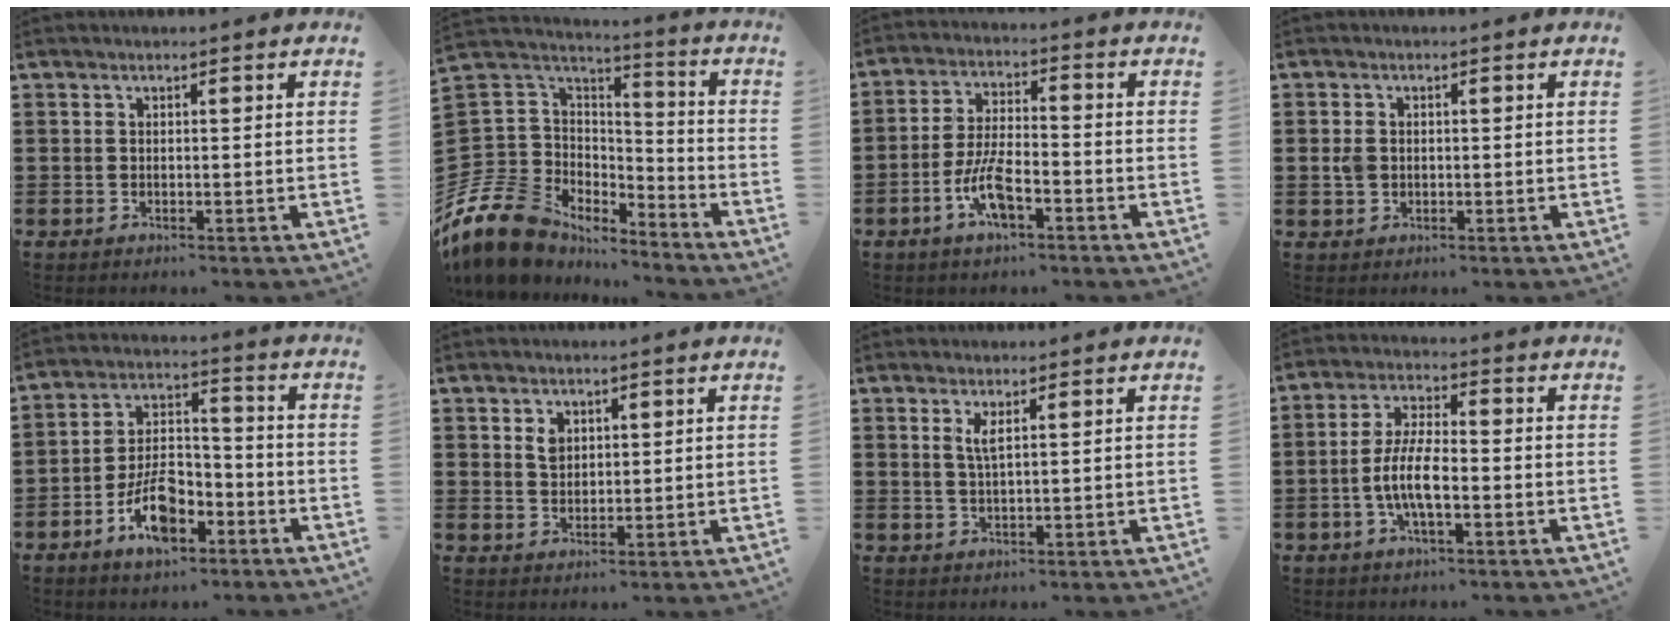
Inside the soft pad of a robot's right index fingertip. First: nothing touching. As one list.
[{"total": 12.5, "force": [-8.6, 8.4, 3.5], "torque": [-0.124, 0.017, -0.165]}, {"total": 7.1, "force": [-3.5, 2.3, 5.7], "torque": [-0.133, -0.008, -0.069]}, {"total": 2.0, "force": [0.0, 1.6, 1.1], "torque": [-0.032, 0.005, -0.003]}, {"total": 9.4, "force": [-5.1, 4.4, 6.5], "torque": [-0.135, 0.009, -0.092]}, {"total": 2.4, "force": [1.3, 1.7, 1.2], "torque": [-0.021, 0.000, 0.023]}, {"total": 2.3, "force": [1.1, 0.4, 1.9], "torque": [-0.041, 0.001, 0.018]}, {"total": 7.1, "force": [-1.8, 2.4, 6.4], "torque": [-0.151, -0.007, -0.043]}]